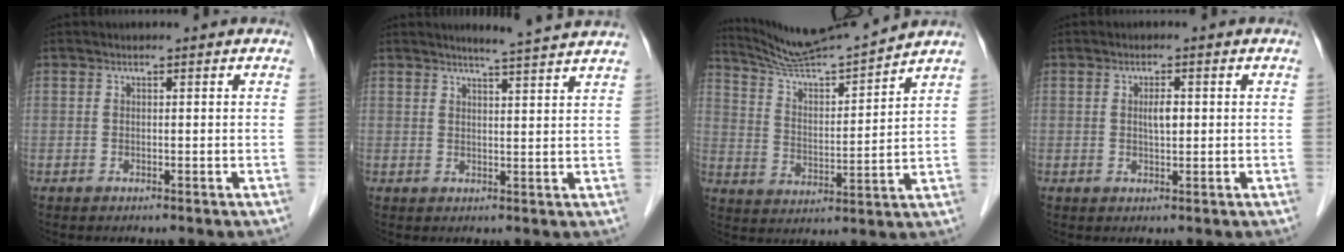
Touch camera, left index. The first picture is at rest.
{"total": 7.0, "force": [6.4, -1.1, 2.6], "torque": [-0.044, 0.003, 0.072]}
{"total": 11.9, "force": [11.5, -1.7, 2.5], "torque": [-0.057, -0.006, 0.207]}
{"total": 1.9, "force": [0.3, 0.6, 1.8], "torque": [-0.035, 0.000, 0.007]}